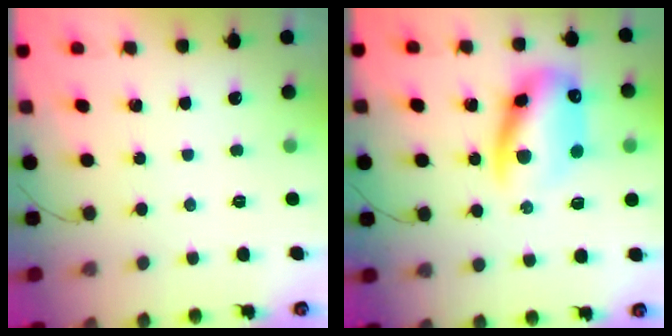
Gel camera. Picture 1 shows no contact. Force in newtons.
{"total": 13.5, "press": 13.2, "slide": 2.9}